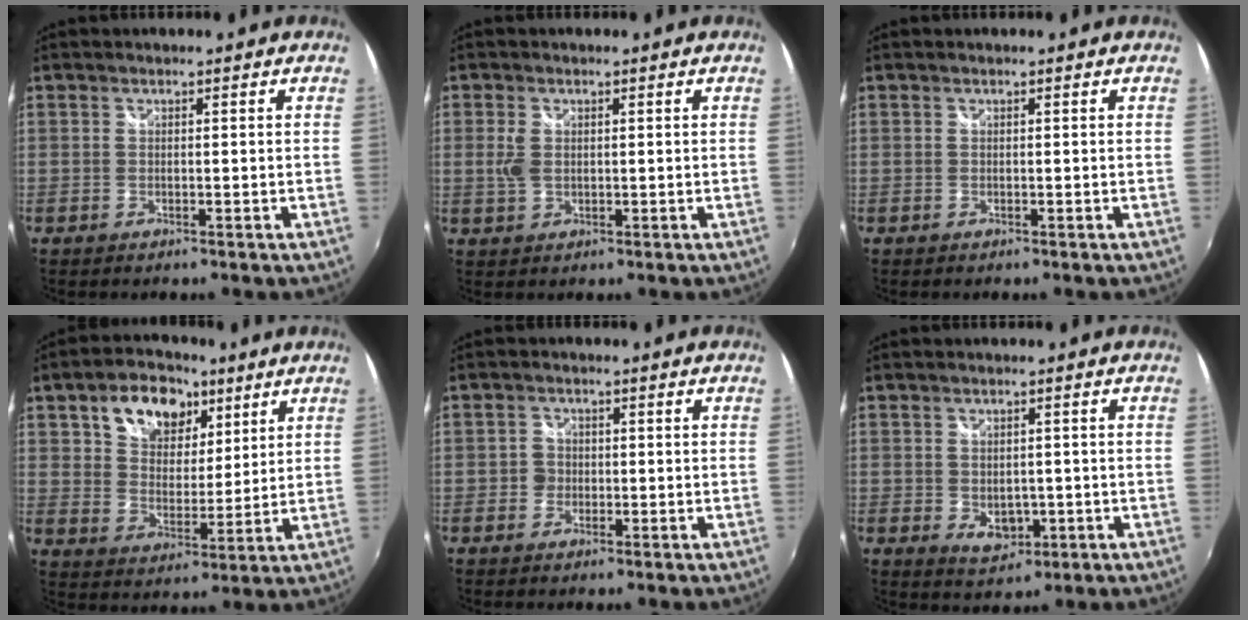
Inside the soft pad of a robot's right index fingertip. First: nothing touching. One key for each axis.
{"total": 3.1, "fx": 0.4, "fy": 2.1, "fz": 2.2, "tx": -0.048, "ty": 0.001, "tz": 0.009}
{"total": 0.0}
{"total": 13.7, "fx": 7.3, "fy": 8.8, "fz": 7.6, "tx": -0.142, "ty": 0.032, "tz": 0.128}
{"total": 2.3, "fx": -0.7, "fy": 2.2, "fz": 0.3, "tx": -0.006, "ty": 0.003, "tz": -0.015}
{"total": 4.5, "fx": -0.7, "fy": 3.4, "fz": 2.8, "tx": -0.047, "ty": -0.008, "tz": -0.006}